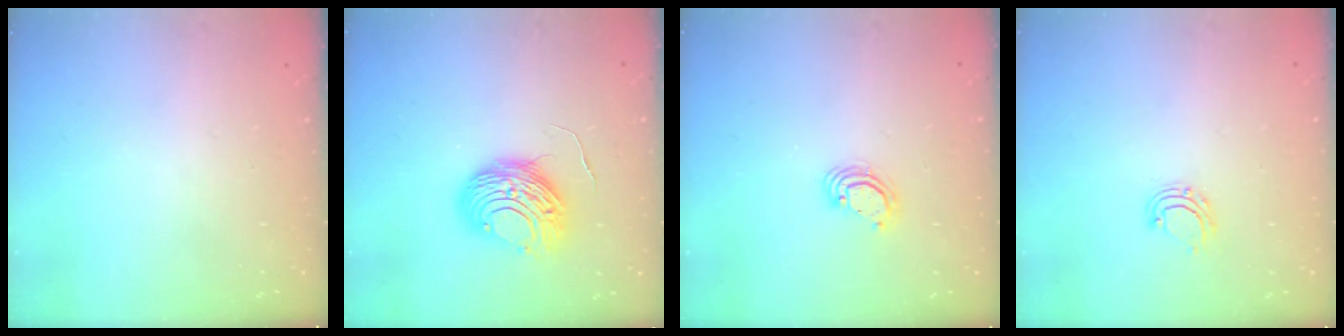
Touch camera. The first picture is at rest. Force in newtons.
{"total": 10.0, "press": 10.0, "slide": 0.9}
{"total": 4.1, "press": 4.1, "slide": 0.3}
{"total": 6.2, "press": 6.1, "slide": 0.5}